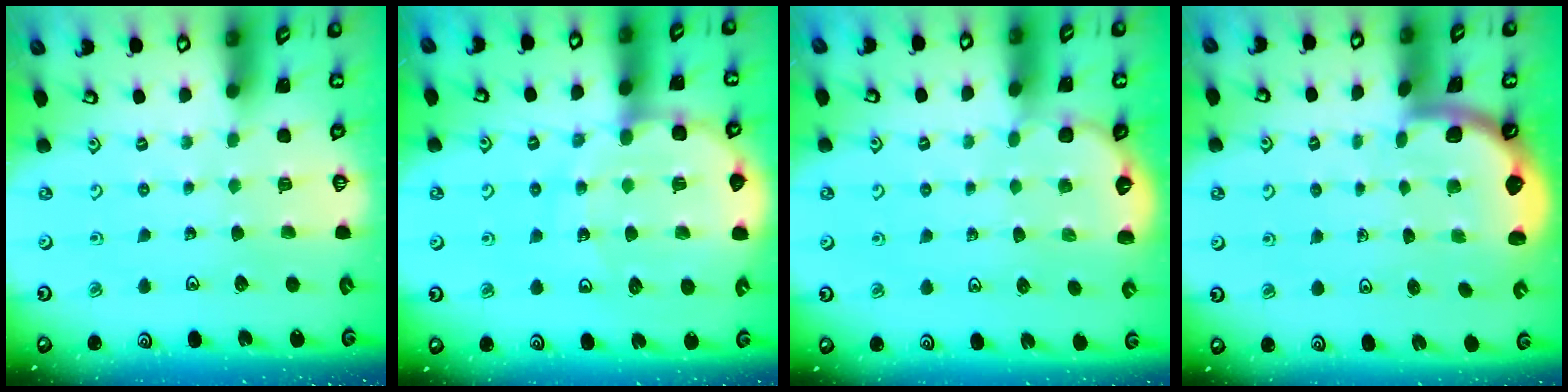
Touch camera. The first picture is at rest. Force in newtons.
{"total": 13.3, "press": 12.8, "slide": 3.5}
{"total": 3.0, "press": 2.6, "slide": 1.5}
{"total": 1.6, "press": 1.6, "slide": 0.1}